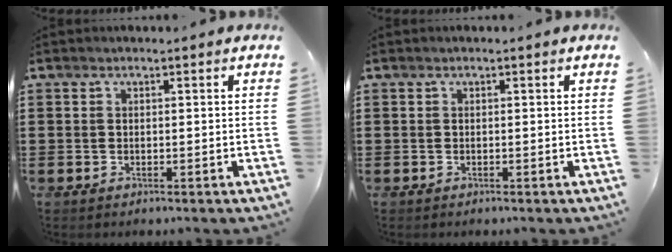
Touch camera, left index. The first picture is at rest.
{"total": 0.0}